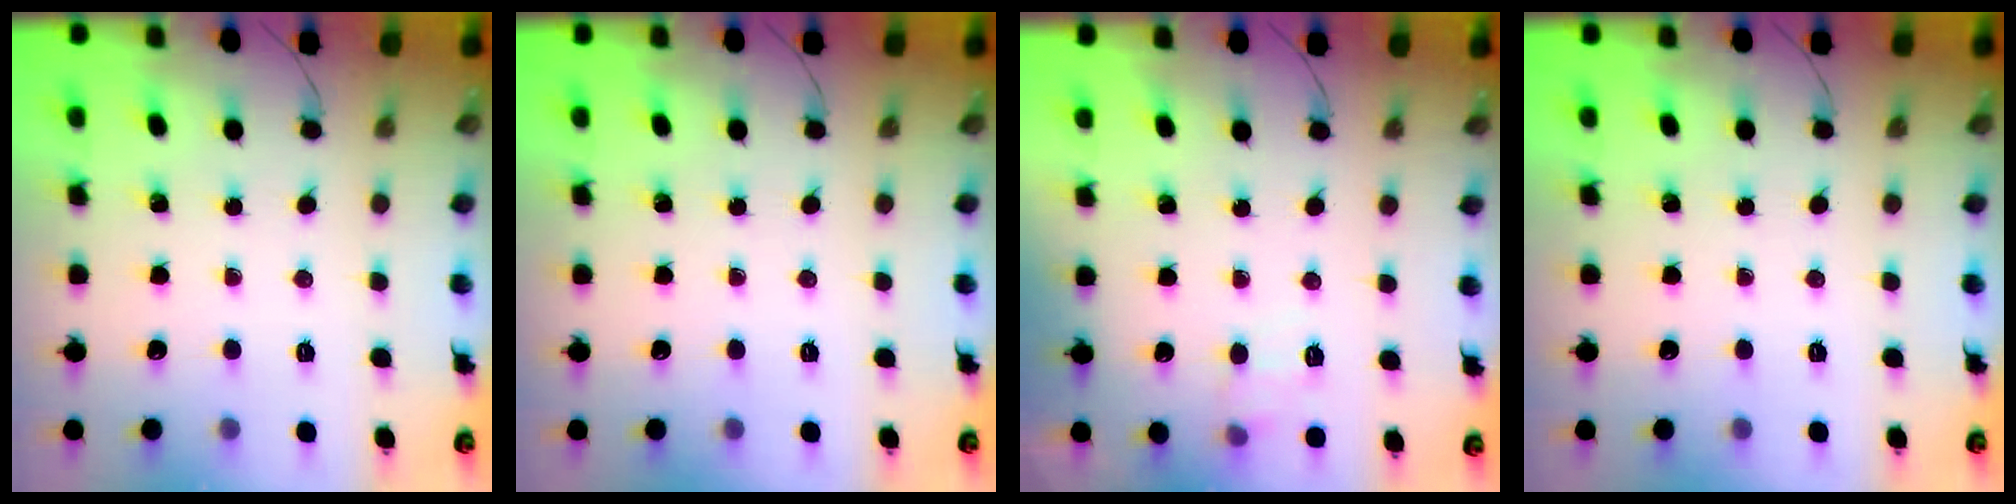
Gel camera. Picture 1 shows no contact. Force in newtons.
{"total": 0.0}
{"total": 6.1, "press": 5.6, "slide": 2.3}
{"total": 0.0}